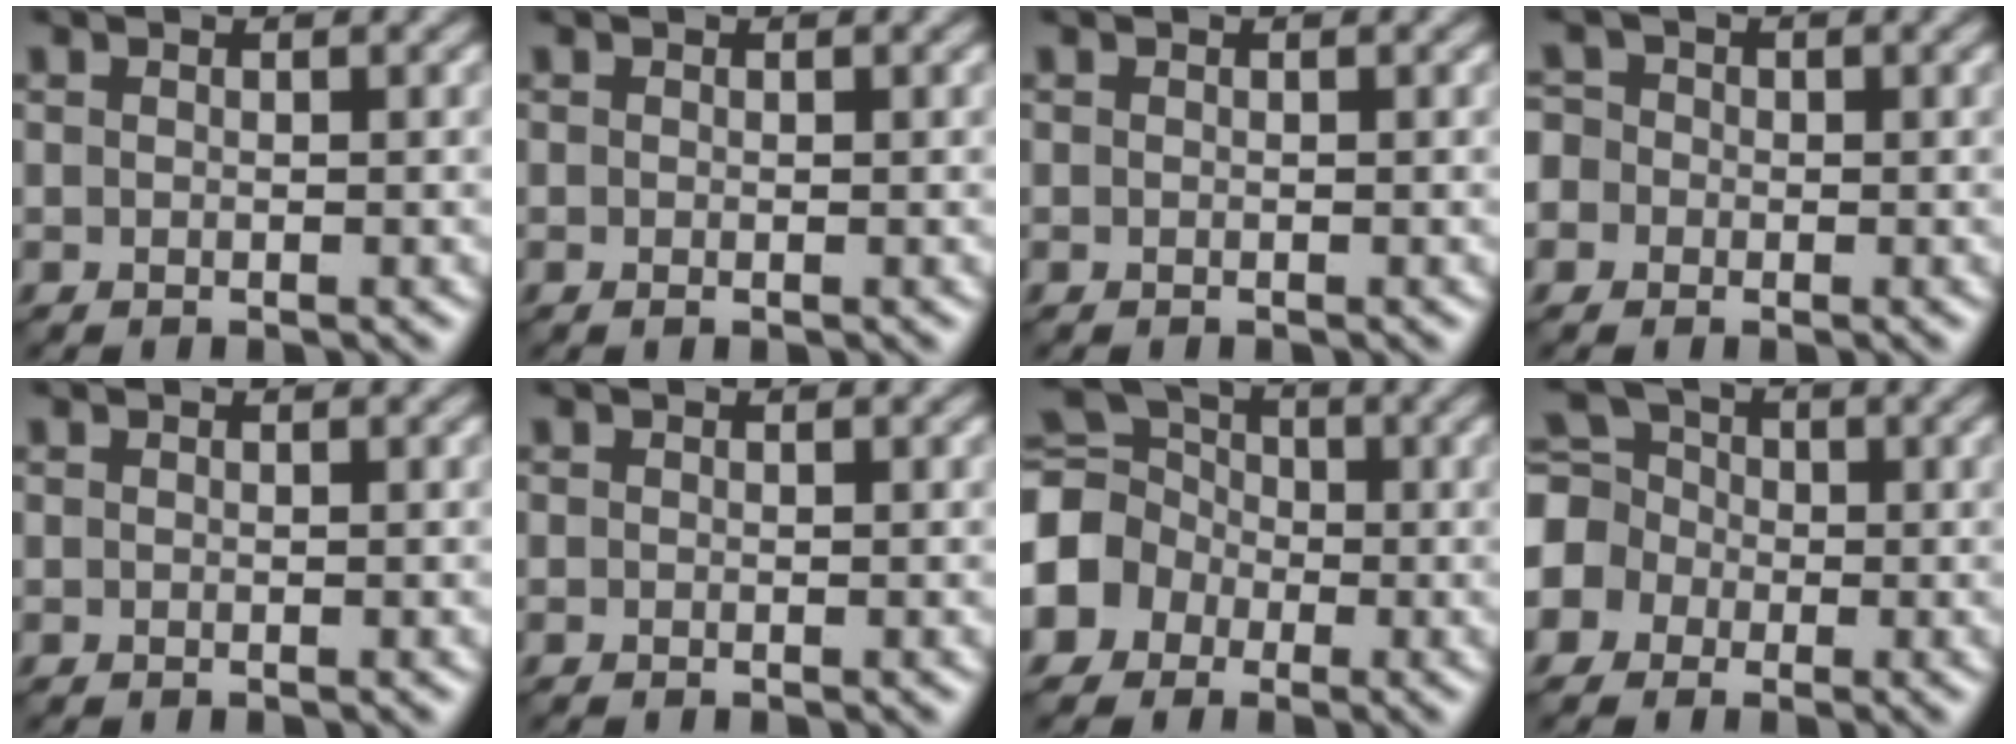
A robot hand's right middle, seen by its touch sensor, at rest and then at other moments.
{"total": 0.0}
{"total": 0.0}
{"total": 3.4, "force": [-0.5, 3.2, 1.1], "torque": [-0.012, 0.025, -0.041]}
{"total": 0.0}
{"total": 0.0}
{"total": 7.6, "force": [-1.6, 6.5, 3.7], "torque": [-0.084, 0.002, -0.046]}
{"total": 6.1, "force": [-1.2, 5.6, 2.2], "torque": [-0.051, 0.025, -0.055]}